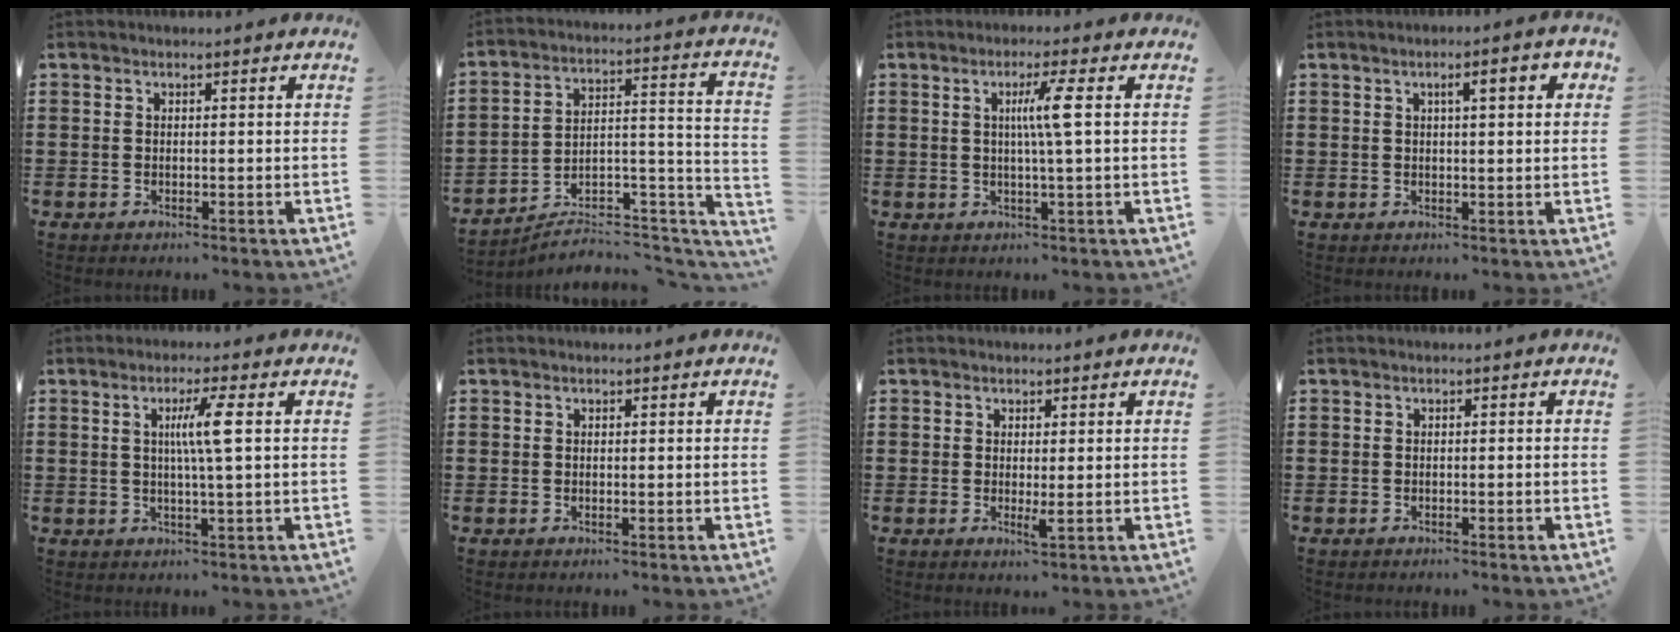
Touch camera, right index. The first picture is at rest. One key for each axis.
{"total": 5.1, "fx": -4.6, "fy": 1.2, "fz": 1.7, "tx": -0.026, "ty": -0.009, "tz": -0.092}
{"total": 4.8, "fx": 0.7, "fy": -0.7, "fz": 4.7, "tx": -0.090, "ty": -0.005, "tz": 0.004}
{"total": 3.3, "fx": 0.9, "fy": 0.6, "fz": 3.1, "tx": -0.054, "ty": 0.002, "tz": 0.009}
{"total": 5.2, "fx": 0.9, "fy": -0.4, "fz": 5.1, "tx": -0.099, "ty": -0.003, "tz": 0.008}
{"total": 0.0}
{"total": 1.7, "fx": 0.0, "fy": 0.5, "fz": 1.6, "tx": -0.029, "ty": -0.002, "tz": 0.001}
{"total": 0.7, "fx": -0.6, "fy": -0.1, "fz": 0.3, "tx": -0.006, "ty": -0.005, "tz": -0.012}